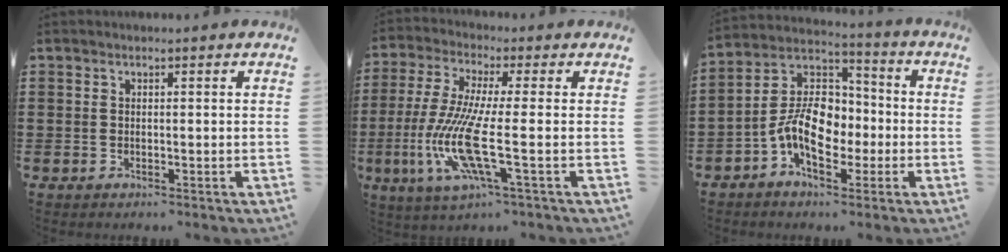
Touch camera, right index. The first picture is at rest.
{"total": 12.2, "force": [-3.2, 1.3, 11.7], "torque": [-0.273, -0.038, -0.071]}
{"total": 10.3, "force": [-2.8, 6.7, 7.3], "torque": [-0.174, 0.008, -0.057]}